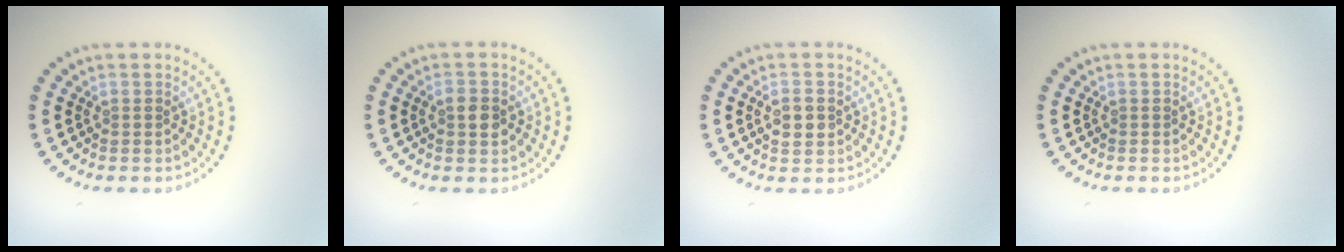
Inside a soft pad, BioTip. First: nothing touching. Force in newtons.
{"total": 2.4, "press": 2.4, "slide": 0.1}
{"total": 2.1, "press": 2.1, "slide": 0.2}
{"total": 0.0}